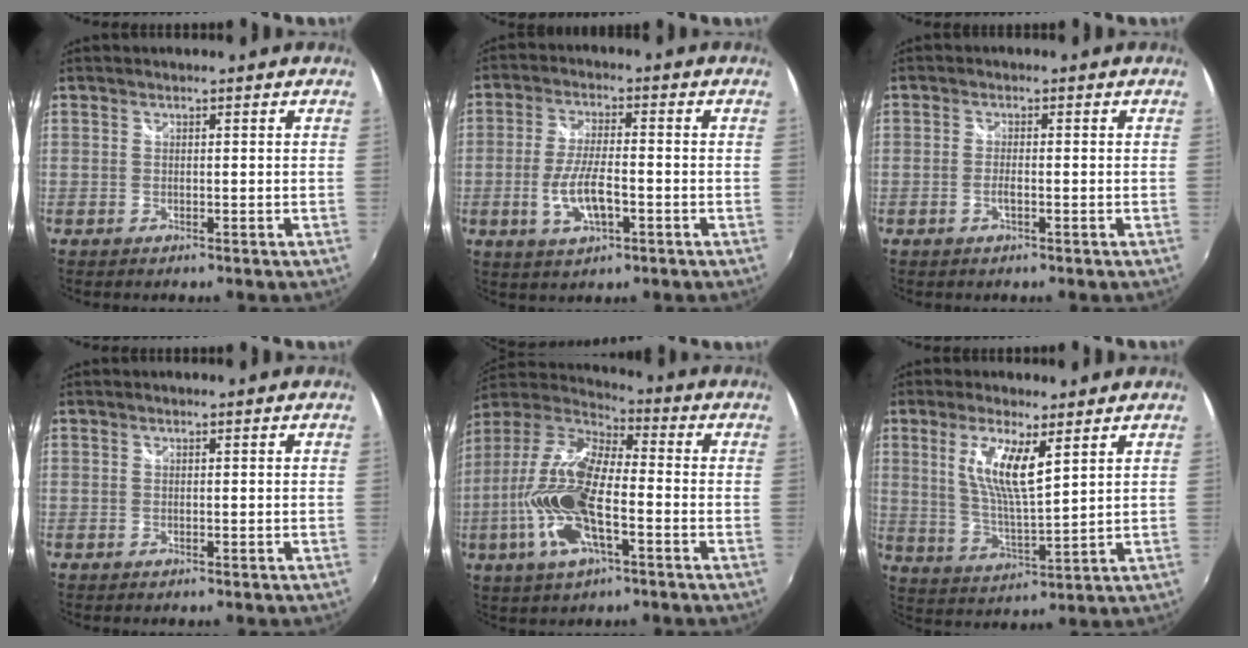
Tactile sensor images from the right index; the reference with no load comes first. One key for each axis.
{"total": 8.3, "fx": -2.6, "fy": 2.8, "fz": 7.4, "tx": -0.149, "ty": -0.007, "tz": -0.044}
{"total": 1.9, "fx": -0.7, "fy": 0.4, "fz": 1.7, "tx": -0.035, "ty": -0.001, "tz": -0.014}
{"total": 0.0}
{"total": 18.5, "fx": -5.1, "fy": 7.3, "fz": 16.3, "tx": -0.341, "ty": -0.007, "tz": -0.105}
{"total": 9.5, "fx": 4.1, "fy": 1.8, "fz": 8.4, "tx": -0.160, "ty": -0.008, "tz": 0.081}